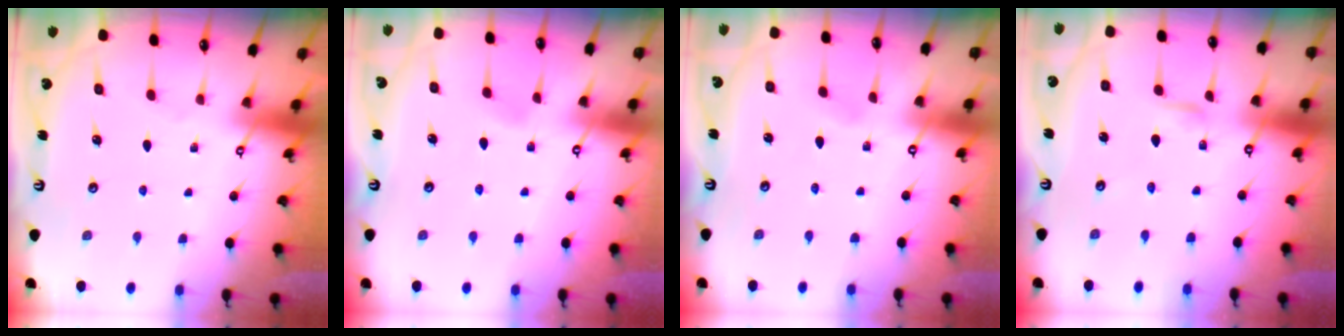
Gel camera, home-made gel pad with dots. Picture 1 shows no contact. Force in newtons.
{"total": 3.7, "press": 3.7, "slide": 0.6}
{"total": 1.6, "press": 1.6, "slide": 0.2}
{"total": 2.0, "press": 2.0, "slide": 0.1}